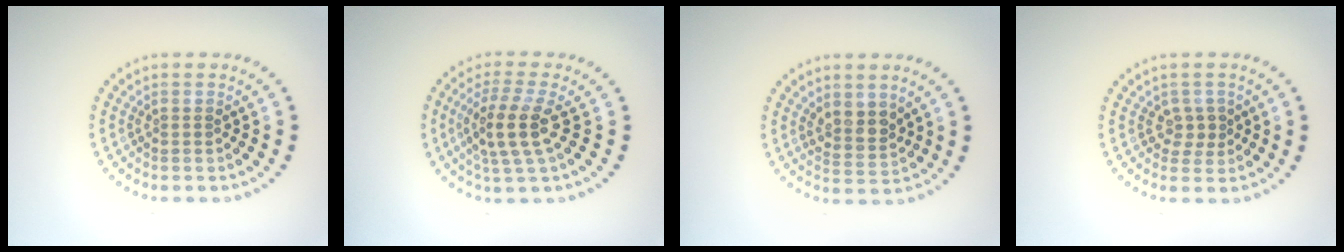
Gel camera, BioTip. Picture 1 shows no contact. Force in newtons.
{"total": 3.9, "press": 3.5, "slide": 1.9}
{"total": 2.4, "press": 2.2, "slide": 1.1}
{"total": 1.7, "press": 1.5, "slide": 0.8}